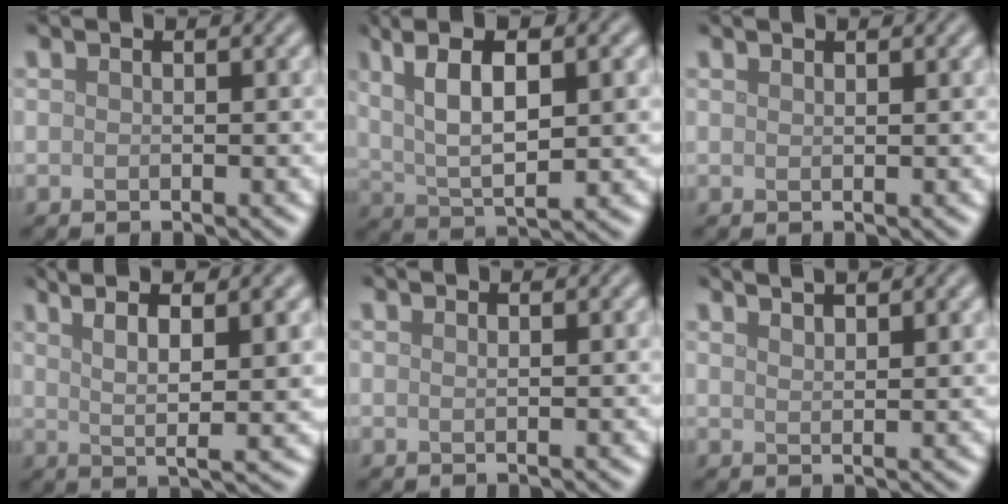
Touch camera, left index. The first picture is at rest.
{"total": 7.8, "force": [2.2, 2.9, 6.8], "torque": [-0.120, 0.005, 0.037]}
{"total": 0.6, "force": [0.5, 0.1, 0.3], "torque": [-0.001, 0.001, 0.010]}
{"total": 6.9, "force": [3.0, 1.5, 6.0], "torque": [-0.078, 0.013, 0.046]}
{"total": 0.6, "force": [0.4, 0.2, 0.4], "torque": [-0.001, 0.000, 0.004]}
{"total": 3.6, "force": [2.8, 0.9, 2.0], "torque": [-0.005, 0.015, 0.024]}